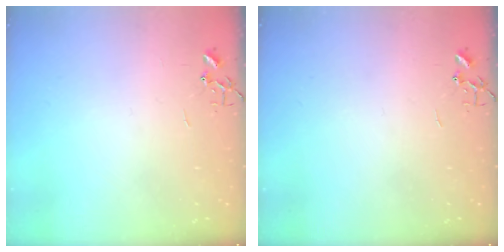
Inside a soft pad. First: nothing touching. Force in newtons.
{"total": 0.0}